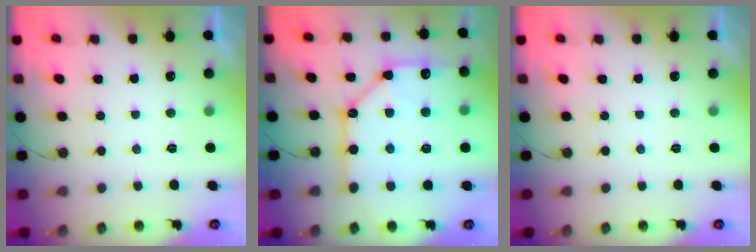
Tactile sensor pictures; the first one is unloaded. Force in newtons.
{"total": 16.6, "press": 16.5, "slide": 1.8}
{"total": 0.0}